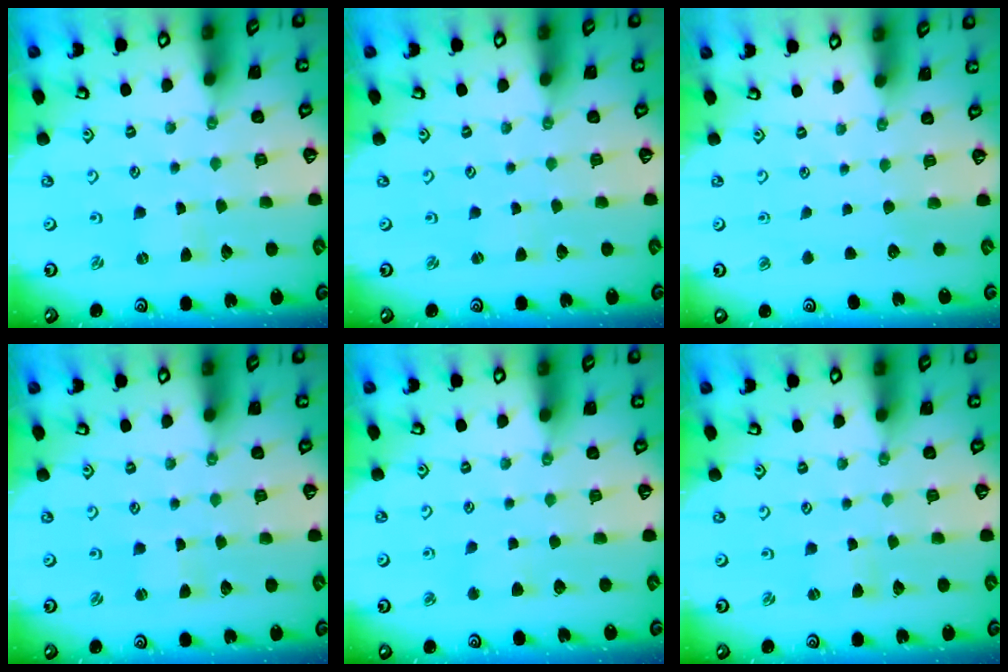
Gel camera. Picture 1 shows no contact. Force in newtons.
{"total": 0.7, "press": 0.7, "slide": 0.1}
{"total": 0.0}
{"total": 0.0}
{"total": 3.2, "press": 3.2, "slide": 0.6}
{"total": 1.7, "press": 1.7, "slide": 0.3}